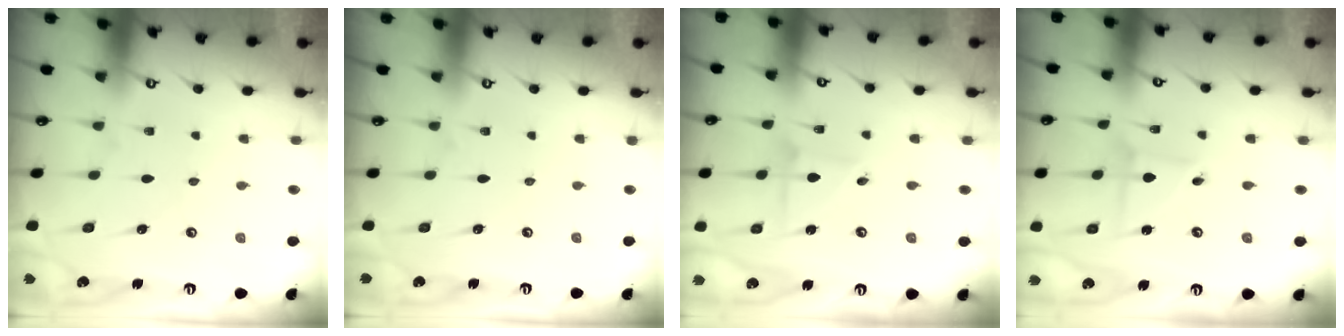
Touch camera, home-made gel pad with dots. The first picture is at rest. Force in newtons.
{"total": 0.0}
{"total": 2.4, "press": 2.4, "slide": 0.3}
{"total": 2.5, "press": 2.5, "slide": 0.2}